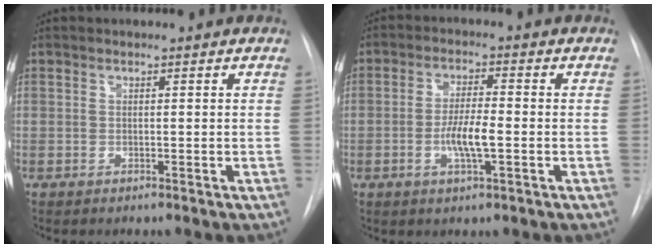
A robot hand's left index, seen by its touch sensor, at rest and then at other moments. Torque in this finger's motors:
{"motor_torque": [0.80, 0.18, 0.32, 0.05]}